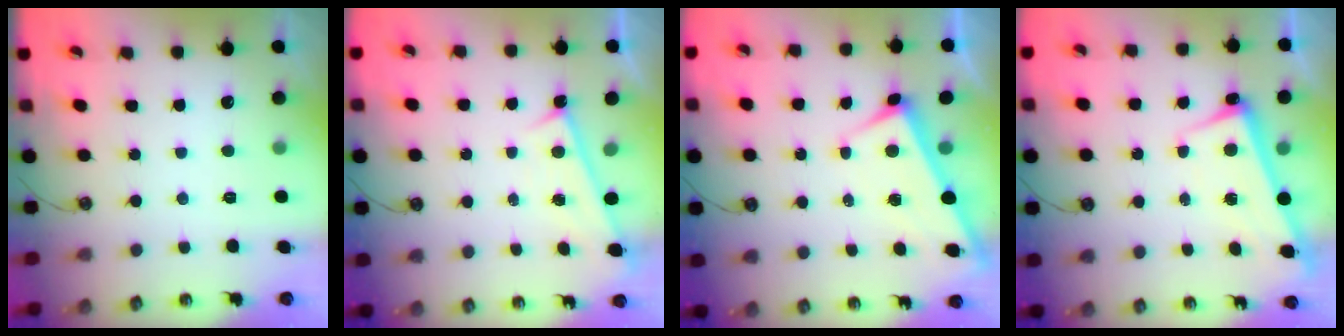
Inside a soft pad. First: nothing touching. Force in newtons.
{"total": 1.4, "press": 1.1, "slide": 0.7}
{"total": 3.0, "press": 3.0, "slide": 0.0}
{"total": 2.6, "press": 2.4, "slide": 0.9}